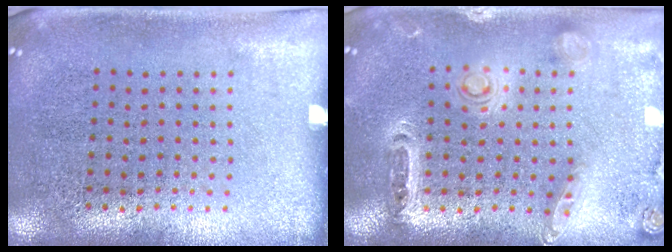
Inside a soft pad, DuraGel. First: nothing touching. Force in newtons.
{"total": 1.4, "press": 1.4, "slide": 0.3}